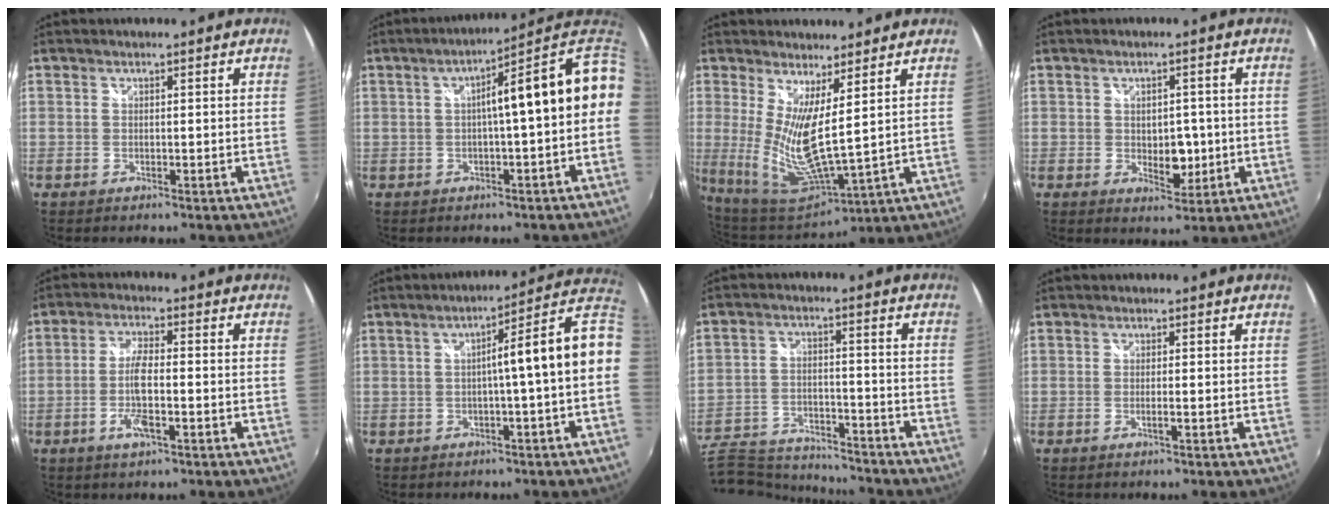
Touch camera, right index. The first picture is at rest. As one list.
[{"total": 12.4, "force": [0.8, 0.7, 12.3], "torque": [-0.149, 0.020, 0.013]}, {"total": 12.3, "force": [4.0, 3.1, 11.2], "torque": [-0.222, -0.025, 0.083]}, {"total": 5.0, "force": [-0.6, 3.4, 3.5], "torque": [-0.053, -0.009, -0.004]}, {"total": 6.3, "force": [-2.3, 1.3, 5.7], "torque": [-0.117, -0.003, -0.044]}, {"total": 10.6, "force": [-0.6, -0.7, 10.5], "torque": [-0.123, 0.021, -0.003]}, {"total": 17.4, "force": [-15.4, 5.3, 6.1], "torque": [-0.147, -0.014, -0.242]}, {"total": 0.9, "force": [-0.4, -0.2, 0.8], "torque": [-0.015, -0.002, -0.008]}]